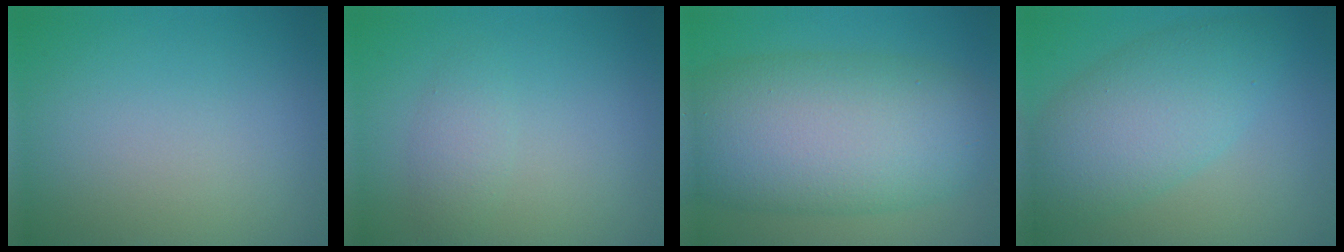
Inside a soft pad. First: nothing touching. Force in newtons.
{"total": 1.6, "press": 1.6, "slide": 0.0}
{"total": 12.4, "press": 12.4, "slide": 0.2}
{"total": 6.4, "press": 6.4, "slide": 0.2}